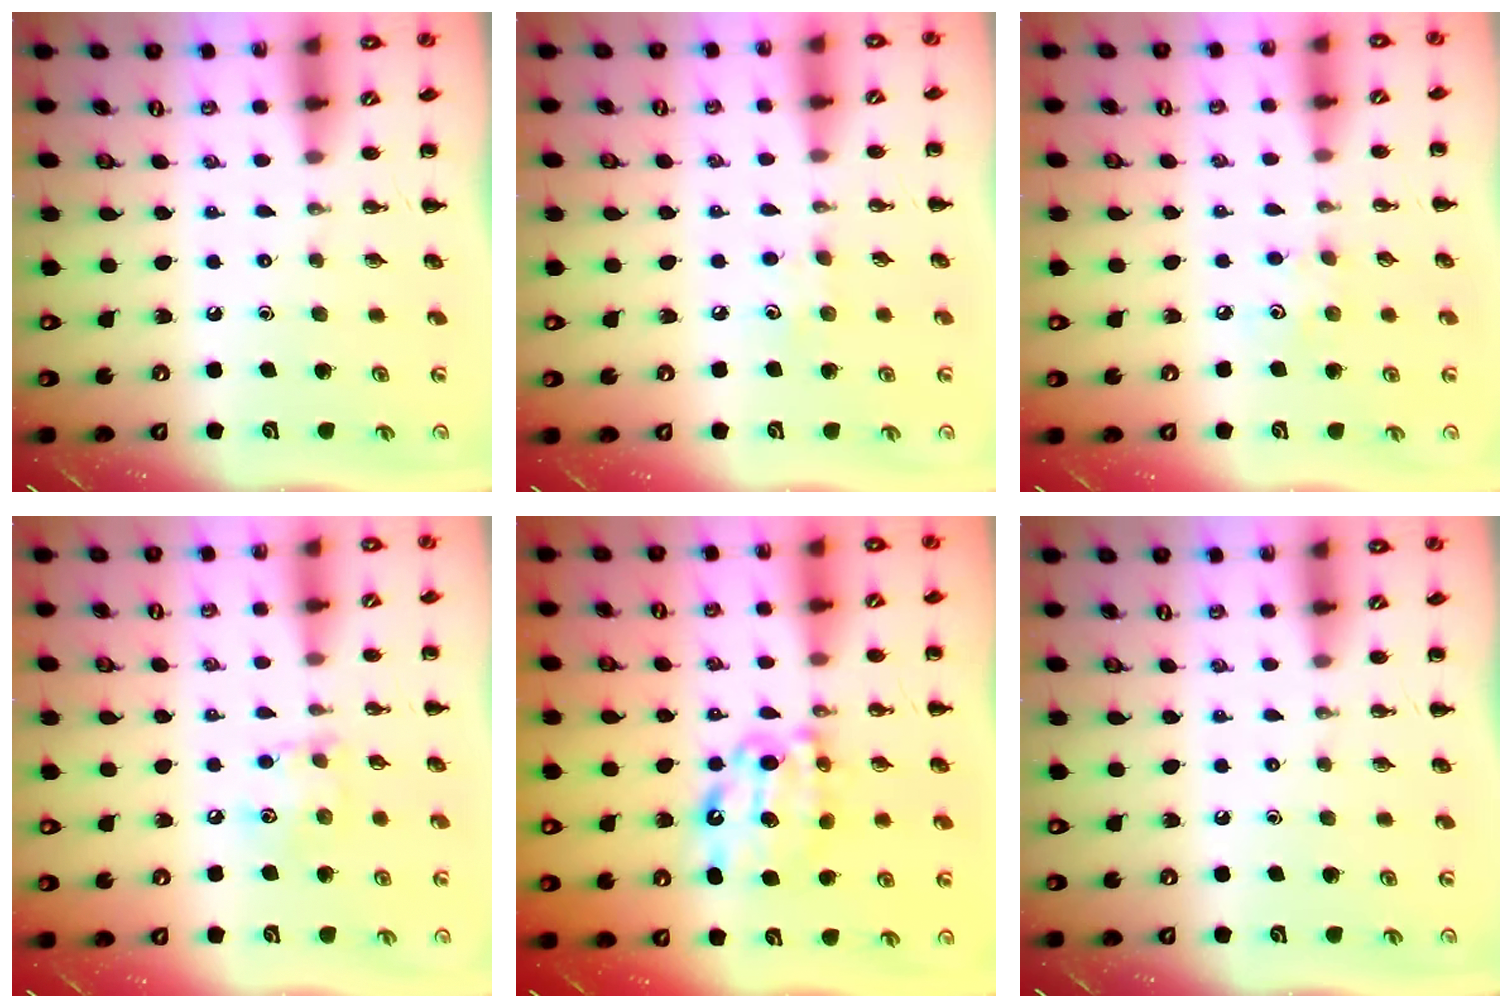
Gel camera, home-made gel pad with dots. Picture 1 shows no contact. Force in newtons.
{"total": 5.9, "press": 5.7, "slide": 1.5}
{"total": 4.1, "press": 4.0, "slide": 1.0}
{"total": 7.0, "press": 7.0, "slide": 0.7}
{"total": 10.7, "press": 10.7, "slide": 0.9}
{"total": 0.0}